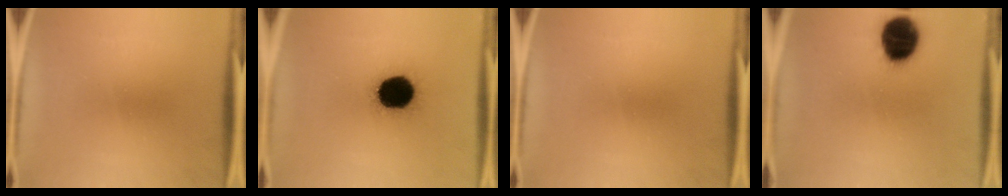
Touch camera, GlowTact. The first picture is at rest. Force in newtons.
{"total": 19.7}
{"total": 0.0}
{"total": 12.3}